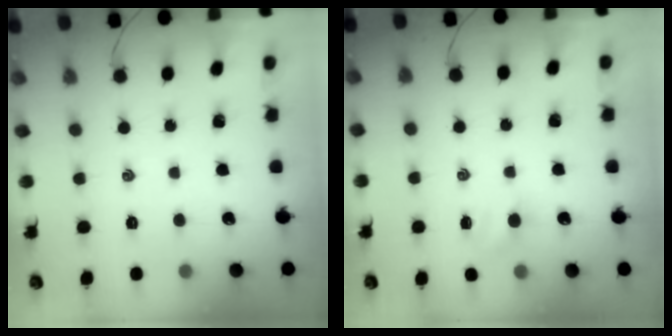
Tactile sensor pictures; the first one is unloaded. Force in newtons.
{"total": 3.5, "press": 3.3, "slide": 1.1}